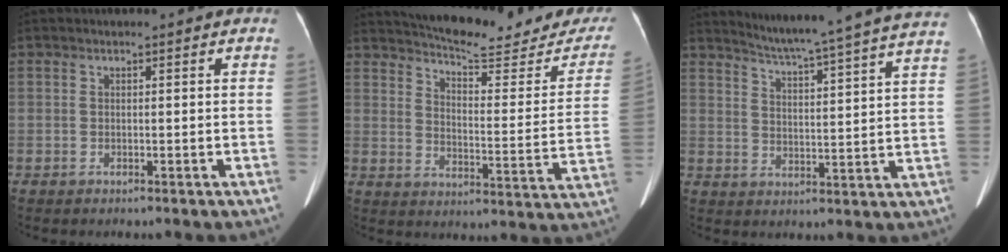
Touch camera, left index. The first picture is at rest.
{"total": 22.8, "force": [20.6, 4.5, 8.7], "torque": [-0.123, -0.058, 0.248]}
{"total": 22.1, "force": [20.1, -1.9, 9.0], "torque": [-0.146, -0.058, 0.254]}